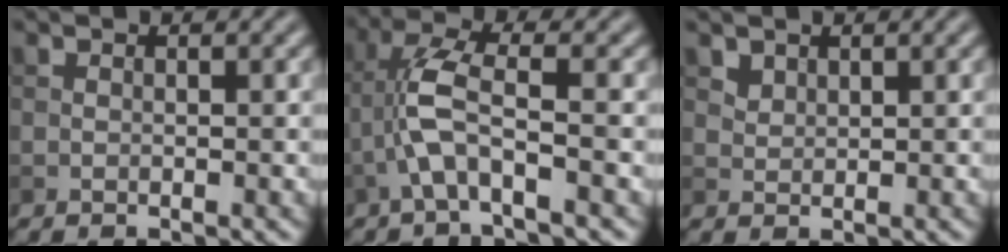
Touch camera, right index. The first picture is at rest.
{"total": 4.3, "force": [-1.6, 1.0, 3.9], "torque": [-0.084, 0.014, -0.038]}
{"total": 1.3, "force": [1.0, 0.8, 0.3], "torque": [-0.010, -0.006, 0.026]}